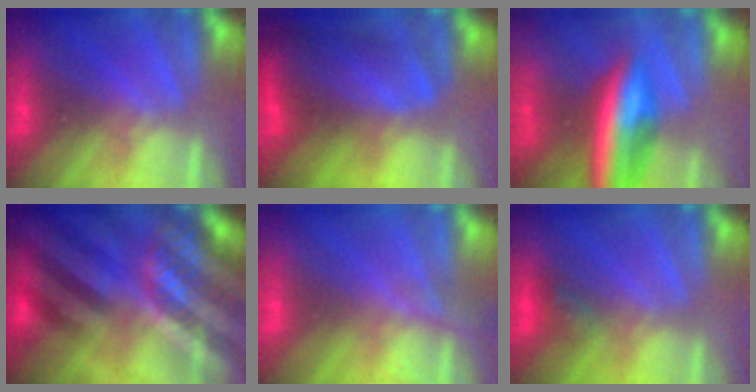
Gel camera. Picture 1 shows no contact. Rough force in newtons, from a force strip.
{"total": 7.3}
{"total": 6.7}
{"total": 8.0}
{"total": 2.3}
{"total": 3.1}